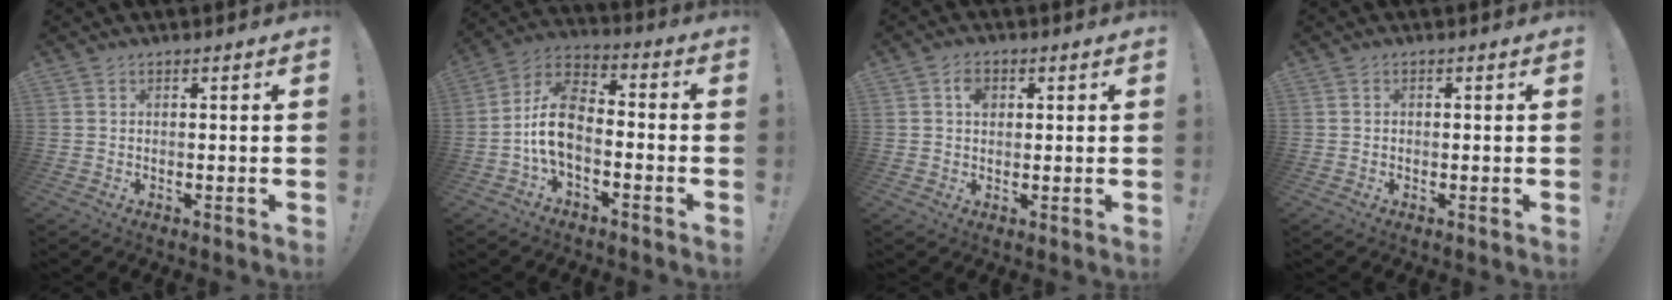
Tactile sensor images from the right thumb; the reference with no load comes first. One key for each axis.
{"total": 11.4, "fx": -3.4, "fy": 6.6, "fz": 8.7, "tx": -0.170, "ty": 0.017, "tz": -0.060}
{"total": 3.8, "fx": 1.1, "fy": 2.9, "fz": 2.2, "tx": -0.031, "ty": 0.004, "tz": 0.016}
{"total": 0.6, "fx": -0.4, "fy": 0.5, "fz": 0.1, "tx": -0.003, "ty": 0.004, "tz": -0.006}